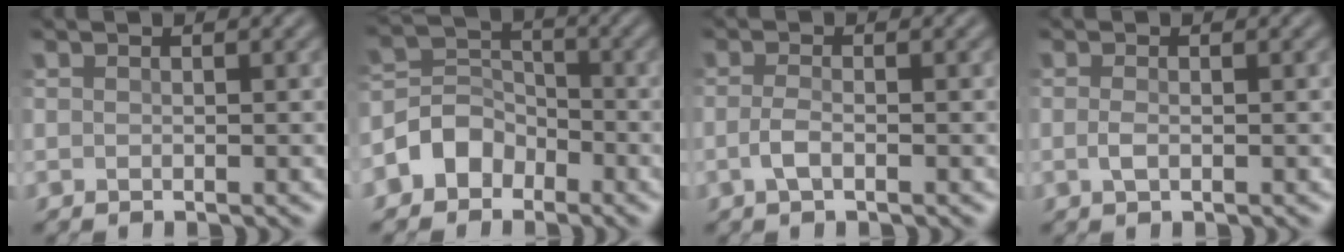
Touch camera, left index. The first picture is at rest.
{"total": 3.7, "force": [-2.1, 2.8, 1.0], "torque": [-0.015, 0.013, -0.047]}
{"total": 1.4, "force": [-0.4, 0.4, 1.2], "torque": [-0.031, 0.004, -0.011]}
{"total": 0.8, "force": [0.0, 0.3, 0.7], "torque": [-0.022, 0.001, -0.002]}